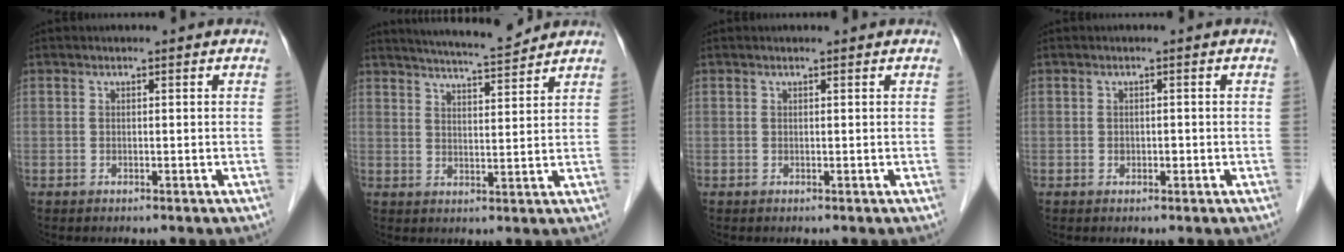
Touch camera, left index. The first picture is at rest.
{"total": 8.9, "force": [8.4, 0.1, 3.0], "torque": [-0.055, 0.006, 0.129]}
{"total": 0.6, "force": [0.6, 0.0, 0.2], "torque": [-0.008, 0.006, 0.012]}
{"total": 0.8, "force": [-0.1, 0.6, 0.4], "torque": [-0.006, 0.002, -0.003]}